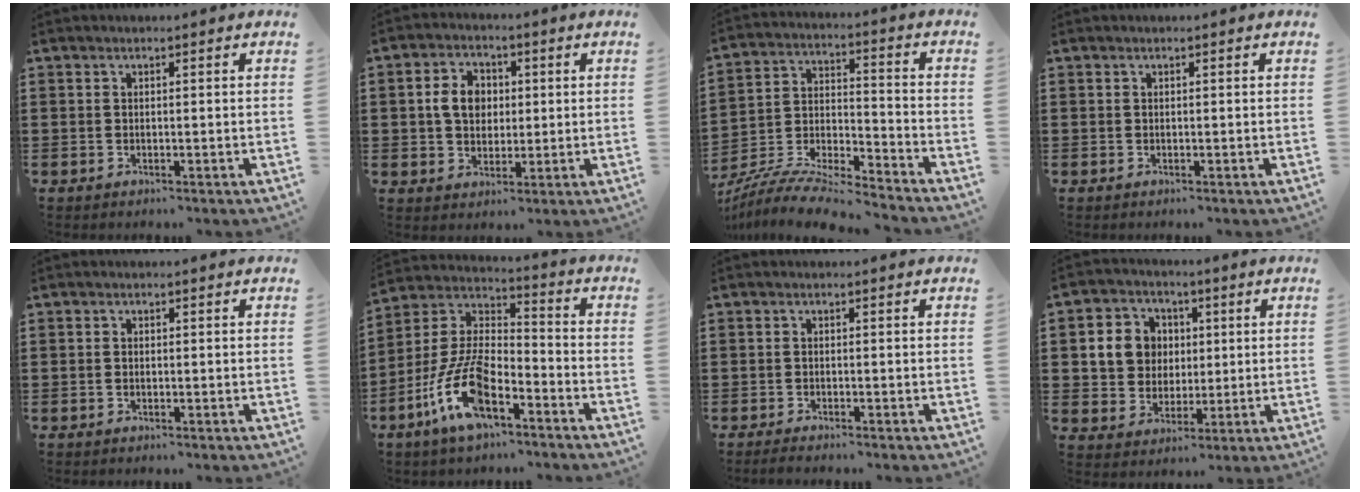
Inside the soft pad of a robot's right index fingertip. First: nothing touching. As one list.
[{"total": 5.8, "force": [0.6, 4.7, 3.5], "torque": [-0.082, 0.011, 0.002]}, {"total": 8.6, "force": [-8.2, 0.4, 2.6], "torque": [-0.058, -0.001, -0.167]}, {"total": 0.0}, {"total": 0.5, "force": [-0.1, 0.3, 0.4], "torque": [-0.010, -0.002, -0.002]}, {"total": 12.3, "force": [-7.0, 4.5, 9.0], "torque": [-0.219, -0.006, -0.143]}, {"total": 1.0, "force": [-1.0, -0.1, 0.1], "torque": [-0.003, -0.002, -0.019]}, {"total": 7.5, "force": [1.2, 7.0, 2.5], "torque": [-0.071, 0.019, 0.022]}]